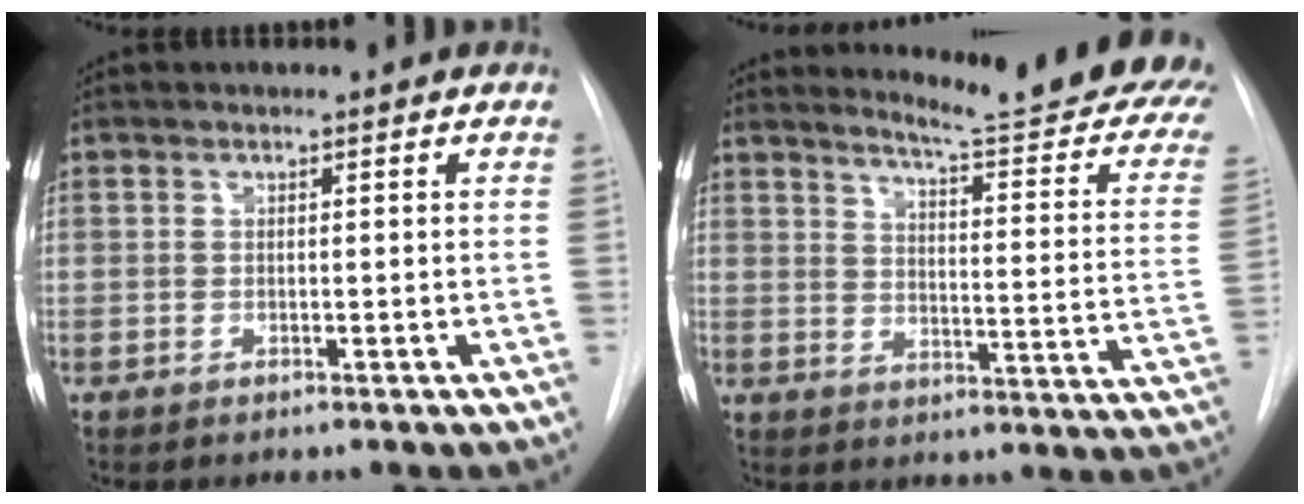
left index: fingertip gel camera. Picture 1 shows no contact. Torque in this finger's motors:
{"motor_torque": [0.60, -0.99, 0.28, 0.04]}